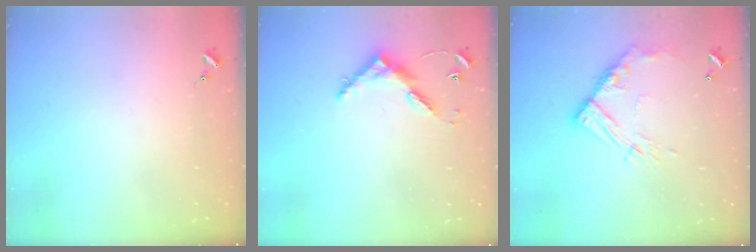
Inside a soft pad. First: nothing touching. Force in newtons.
{"total": 6.8, "press": 6.8, "slide": 0.5}
{"total": 12.9, "press": 12.9, "slide": 1.3}